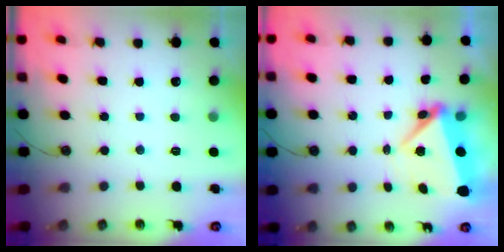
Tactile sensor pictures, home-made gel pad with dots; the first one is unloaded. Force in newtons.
{"total": 5.9, "press": 5.5, "slide": 2.2}